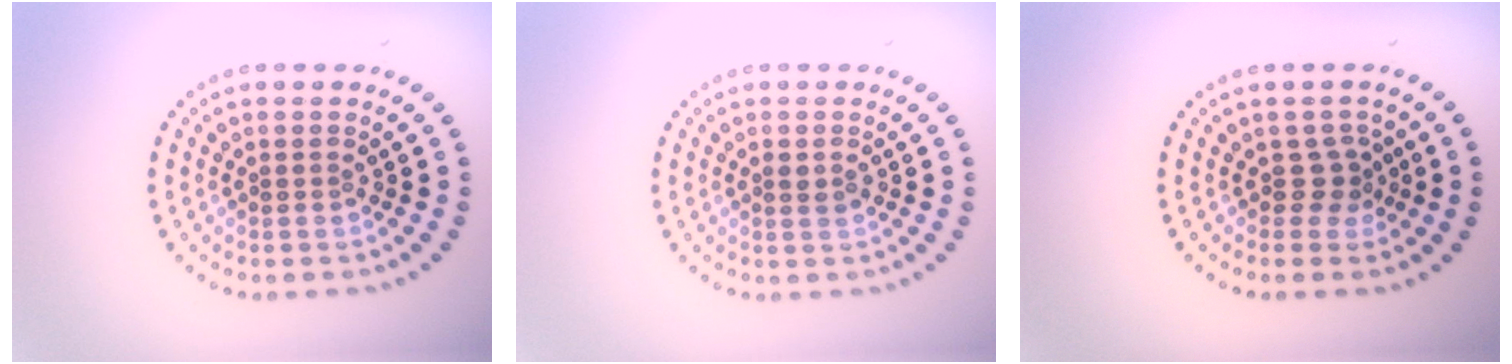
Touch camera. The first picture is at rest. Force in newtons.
{"total": 0.9, "press": 0.9, "slide": 0.2}
{"total": 1.8, "press": 1.2, "slide": 1.4}